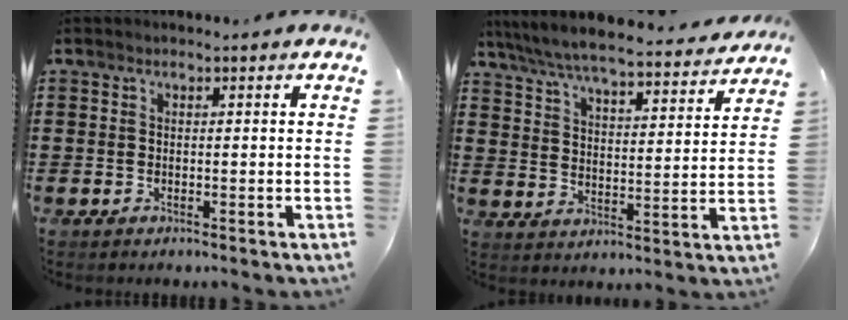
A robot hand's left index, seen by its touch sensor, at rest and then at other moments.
{"total": 6.3, "force": [6.0, -0.1, 2.1], "torque": [-0.068, -0.044, 0.100]}